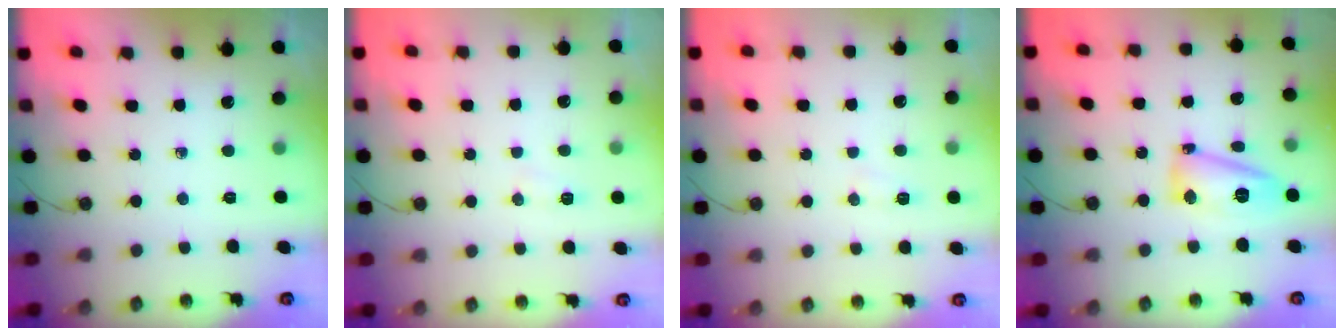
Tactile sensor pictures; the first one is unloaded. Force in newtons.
{"total": 4.1, "press": 4.0, "slide": 0.5}
{"total": 4.1, "press": 4.0, "slide": 0.5}
{"total": 12.9, "press": 11.9, "slide": 4.9}